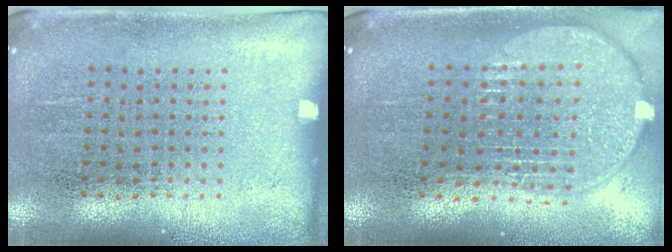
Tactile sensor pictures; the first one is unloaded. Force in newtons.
{"total": 2.0, "press": 1.7, "slide": 1.1}